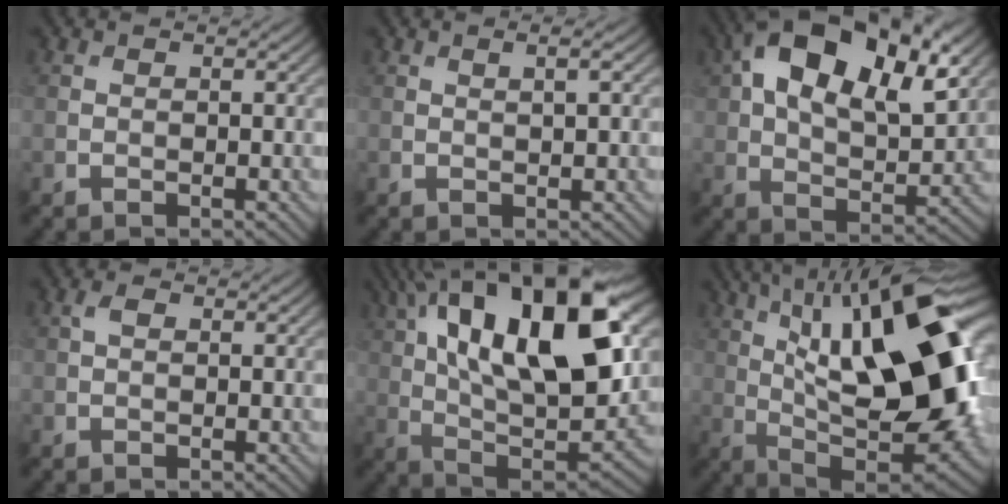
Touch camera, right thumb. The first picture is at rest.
{"total": 1.6, "force": [0.5, 0.2, 1.5], "torque": [-0.028, 0.006, 0.009]}
{"total": 17.5, "force": [7.7, 8.9, 13.0], "torque": [-0.229, 0.024, 0.109]}
{"total": 1.2, "force": [0.3, 0.7, 0.9], "torque": [-0.020, 0.005, 0.004]}
{"total": 22.3, "force": [8.4, 10.2, 18.0], "torque": [-0.314, 0.041, 0.130]}
{"total": 21.4, "force": [5.3, 8.5, 19.0], "torque": [-0.302, 0.029, 0.087]}